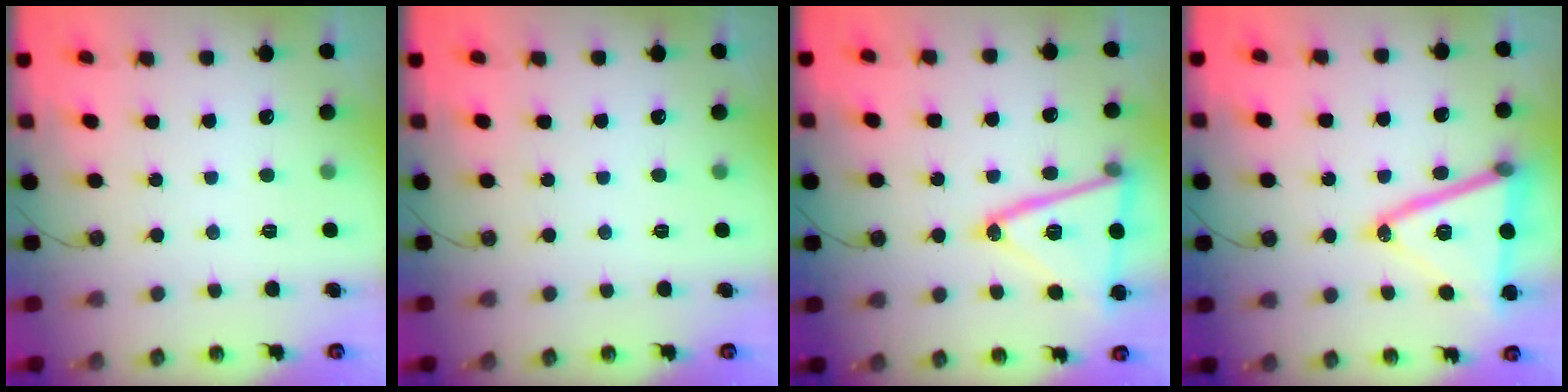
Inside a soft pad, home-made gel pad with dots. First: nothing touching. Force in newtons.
{"total": 0.0}
{"total": 20.6, "press": 20.3, "slide": 3.4}
{"total": 19.7, "press": 19.3, "slide": 4.0}